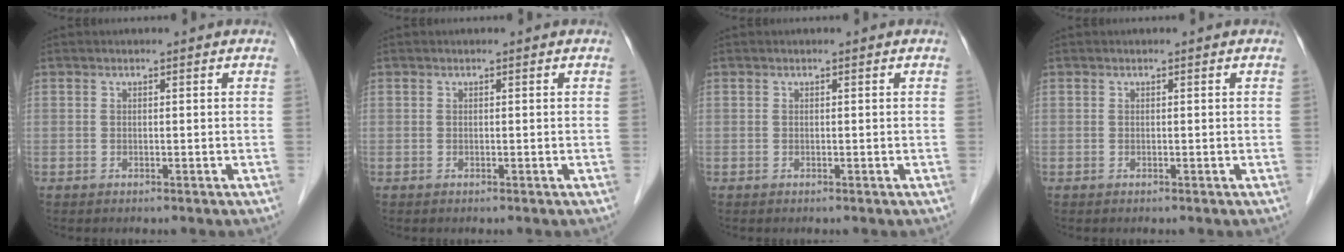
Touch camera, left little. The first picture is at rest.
{"total": 0.0}
{"total": 0.0}
{"total": 0.0}